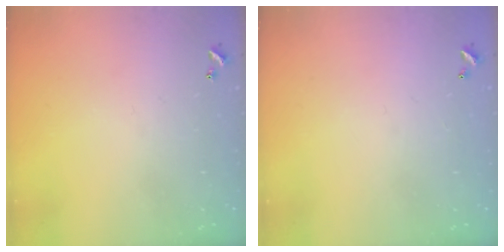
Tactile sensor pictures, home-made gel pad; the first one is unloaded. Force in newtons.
{"total": 2.9, "press": 2.9, "slide": 0.1}